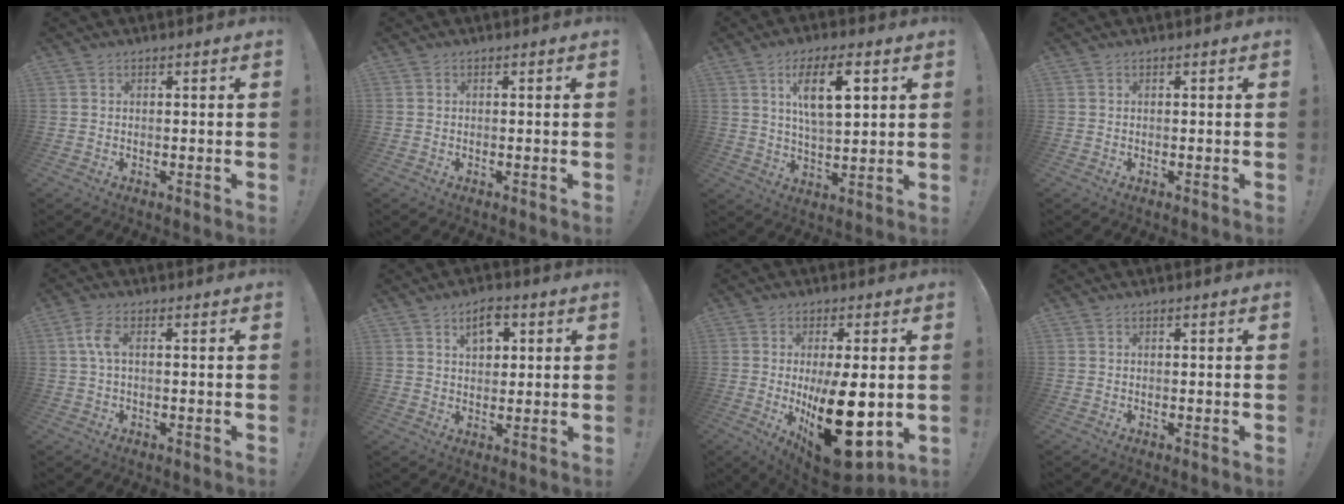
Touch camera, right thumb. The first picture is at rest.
{"total": 0.0}
{"total": 12.6, "force": [4.9, 4.8, 10.5], "torque": [-0.172, -0.001, 0.081]}
{"total": 0.0}
{"total": 4.9, "force": [0.5, 2.0, 4.4], "torque": [-0.091, 0.007, 0.009]}
{"total": 6.7, "force": [3.1, 4.1, 4.2], "torque": [-0.058, -0.004, 0.052]}
{"total": 23.1, "force": [-2.9, 9.7, 20.7], "torque": [-0.311, -0.016, -0.024]}
{"total": 0.0}